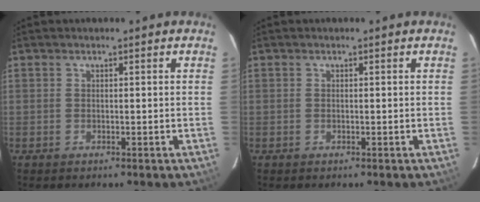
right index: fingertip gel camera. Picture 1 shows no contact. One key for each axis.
{"total": 0.0}